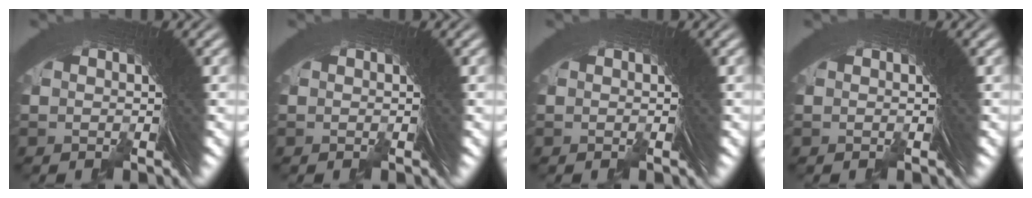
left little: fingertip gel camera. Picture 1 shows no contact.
{"total": 0.0}
{"total": 0.0}
{"total": 0.0}